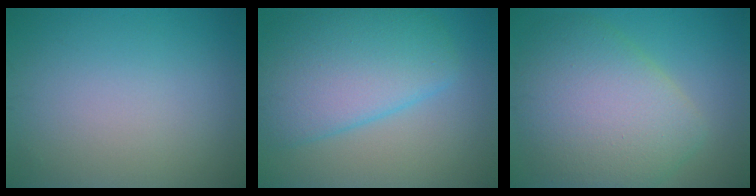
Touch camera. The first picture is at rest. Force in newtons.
{"total": 7.9, "press": 7.9, "slide": 0.3}
{"total": 8.7, "press": 8.7, "slide": 0.3}